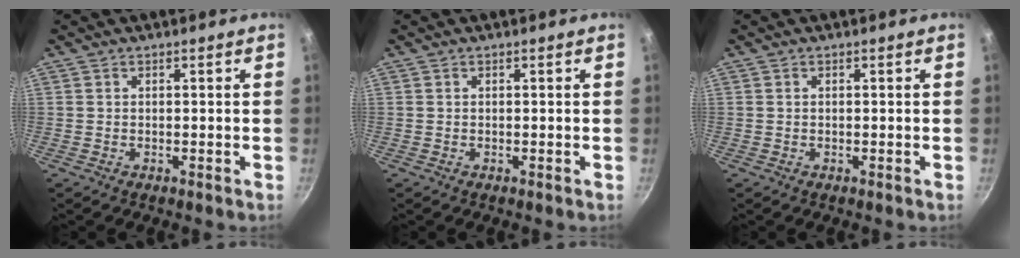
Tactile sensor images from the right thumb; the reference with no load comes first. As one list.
[{"total": 0.0}, {"total": 0.0}]